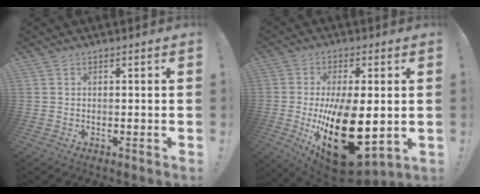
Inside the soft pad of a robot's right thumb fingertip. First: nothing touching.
{"total": 24.9, "force": [-3.1, 12.4, 21.4], "torque": [-0.357, -0.012, -0.025]}